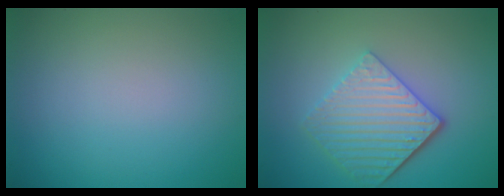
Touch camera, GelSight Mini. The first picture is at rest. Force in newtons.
{"total": 5.0, "press": 4.0, "slide": 3.0}